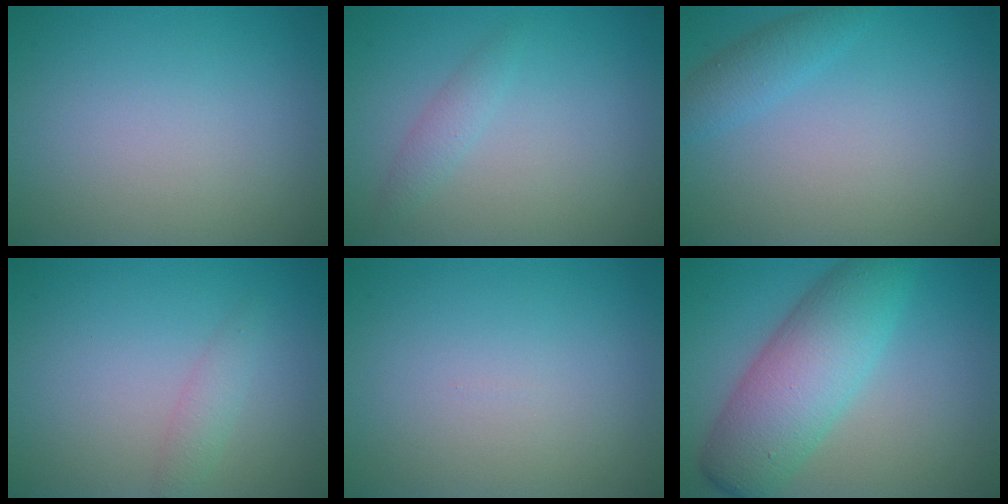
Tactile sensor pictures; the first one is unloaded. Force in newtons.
{"total": 1.3, "press": 1.3, "slide": 0.0}
{"total": 1.9, "press": 1.9, "slide": 0.1}
{"total": 1.4, "press": 1.4, "slide": 0.1}
{"total": 0.0}
{"total": 7.6, "press": 7.6, "slide": 0.2}